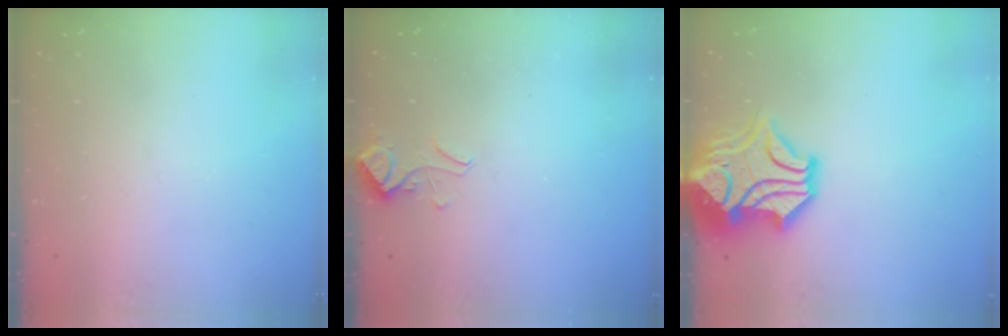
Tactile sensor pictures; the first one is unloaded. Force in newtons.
{"total": 2.5, "press": 2.5, "slide": 0.4}
{"total": 10.9, "press": 10.8, "slide": 1.9}